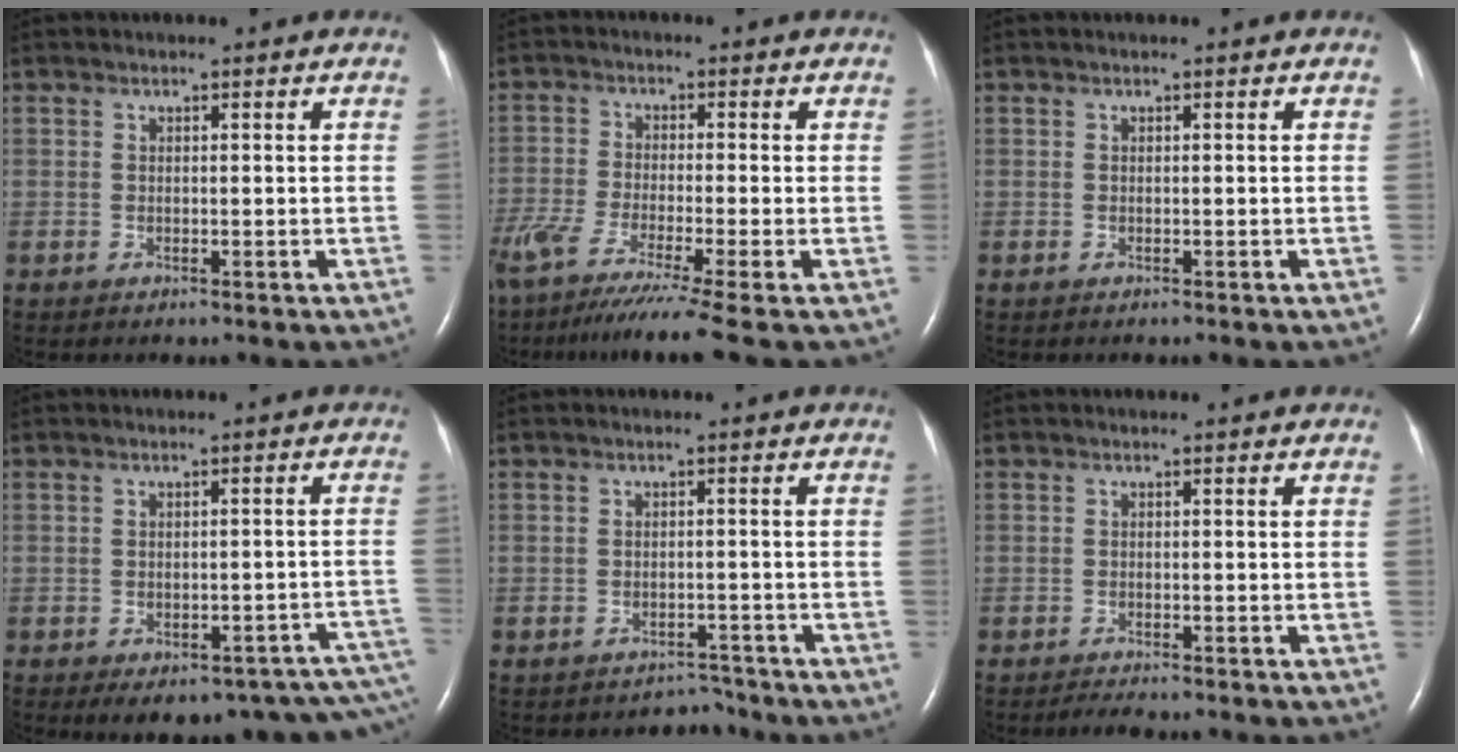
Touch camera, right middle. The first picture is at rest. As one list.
[{"total": 14.7, "force": [-11.0, -0.7, 9.8], "torque": [-0.184, -0.055, -0.188]}, {"total": 0.0}, {"total": 17.4, "force": [-12.8, 7.6, 9.0], "torque": [-0.072, 0.030, -0.132]}, {"total": 2.4, "force": [-2.2, 0.7, -0.6], "torque": [0.013, 0.002, -0.030]}, {"total": 1.4, "force": [-1.3, -0.1, 0.5], "torque": [-0.017, -0.006, -0.021]}]